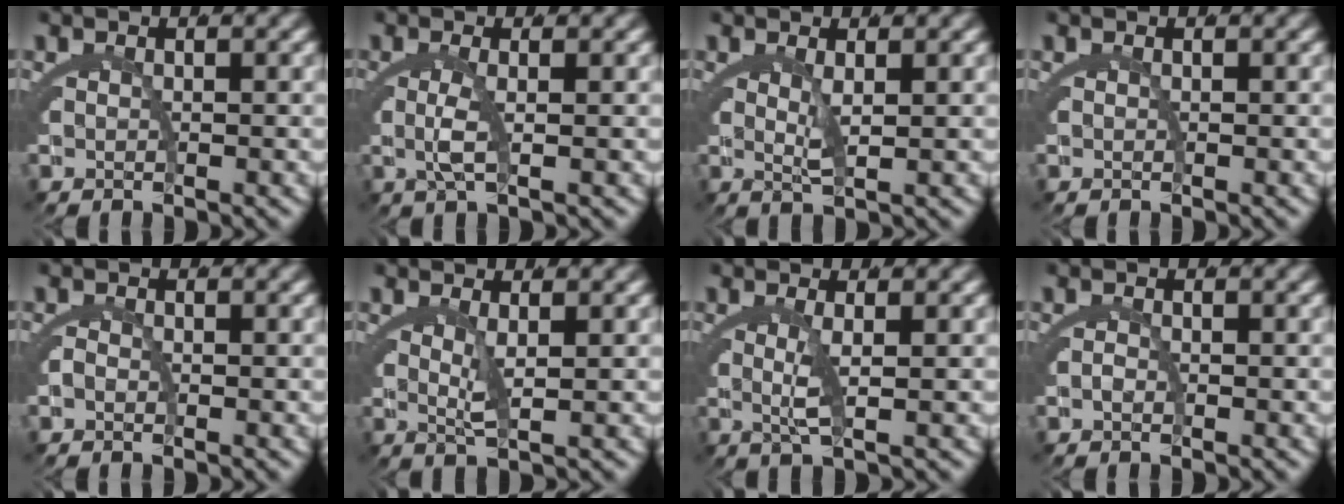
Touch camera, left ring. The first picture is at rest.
{"total": 2.5, "force": [0.2, -0.4, 2.5], "torque": [-0.052, -0.006, 0.008]}
{"total": 2.2, "force": [0.8, -0.6, 1.9], "torque": [-0.029, -0.011, 0.023]}
{"total": 0.0}
{"total": 0.6, "force": [-0.4, -0.1, 0.3], "torque": [-0.013, -0.005, -0.007]}
{"total": 2.5, "force": [0.9, -0.5, 2.3], "torque": [-0.035, -0.010, 0.025]}
{"total": 2.9, "force": [0.6, -0.2, 2.9], "torque": [-0.053, -0.008, 0.016]}
{"total": 0.6, "force": [-0.3, -0.4, 0.2], "torque": [-0.005, -0.005, -0.006]}